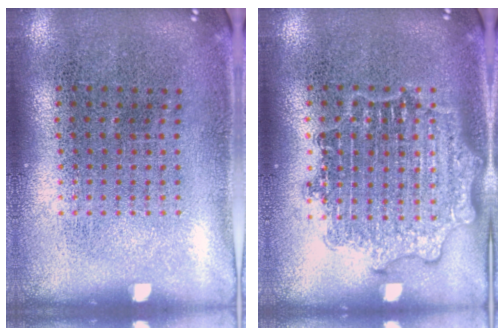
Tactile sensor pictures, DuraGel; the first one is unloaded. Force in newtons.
{"total": 1.7, "press": 1.7, "slide": 0.4}